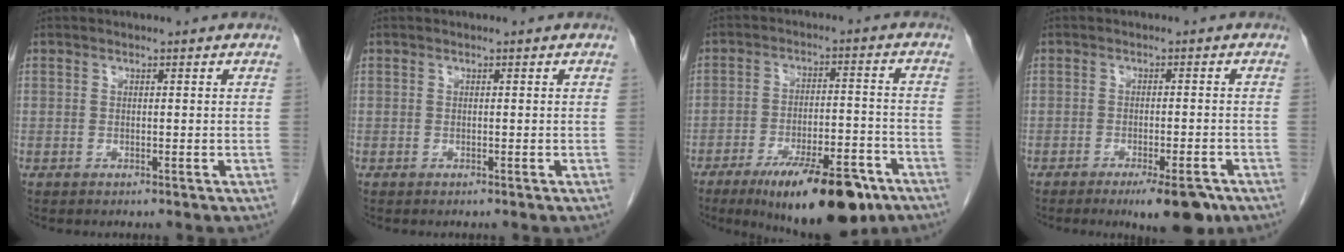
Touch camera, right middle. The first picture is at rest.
{"total": 0.0}
{"total": 16.4, "force": [-10.9, 4.4, 11.5], "torque": [-0.149, -0.005, -0.168]}
{"total": 6.9, "force": [-4.6, 1.3, 4.9], "torque": [-0.062, -0.009, -0.064]}